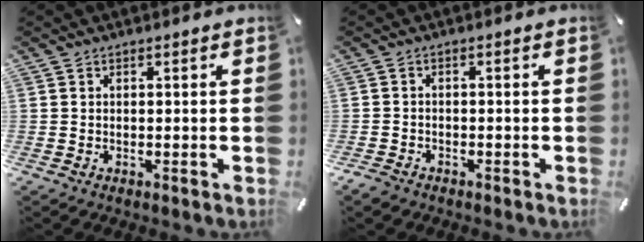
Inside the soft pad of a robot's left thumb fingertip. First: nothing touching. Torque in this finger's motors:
{"motor_torque": [0.00, 0.00, 0.00, 0.00, 0.00]}